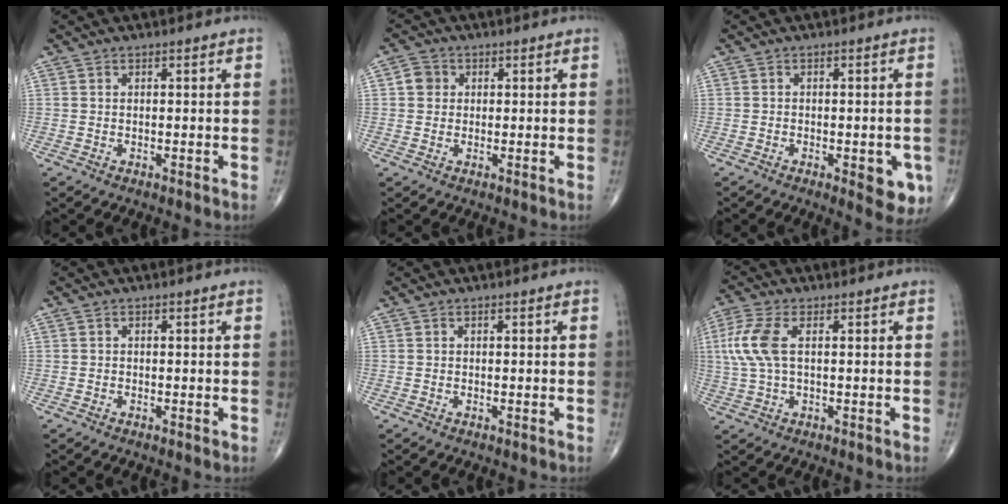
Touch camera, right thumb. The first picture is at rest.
{"total": 3.1, "force": [0.5, 2.8, 1.1], "torque": [-0.006, 0.004, 0.005]}
{"total": 6.1, "force": [-2.1, 2.5, 5.1], "torque": [-0.043, -0.002, -0.021]}
{"total": 0.0}
{"total": 0.0}
{"total": 8.0, "force": [1.4, 3.6, 7.0], "torque": [-0.189, 0.015, 0.027]}